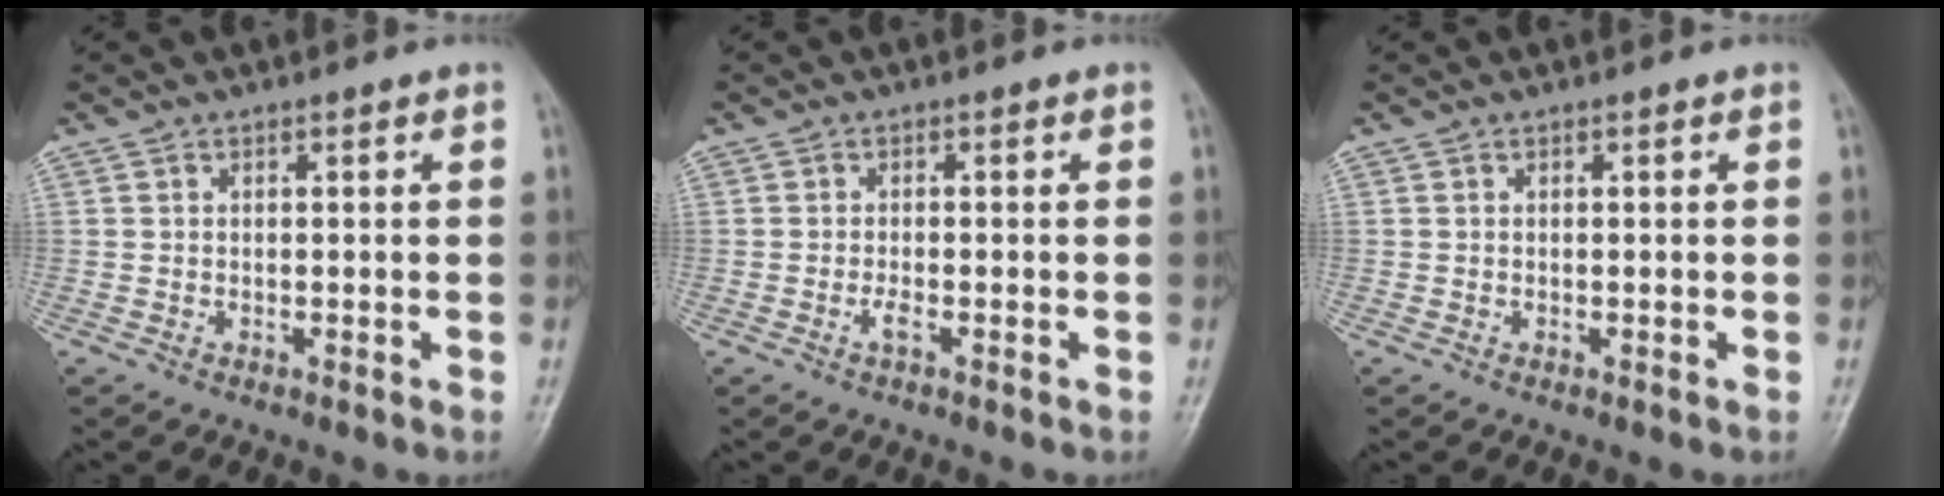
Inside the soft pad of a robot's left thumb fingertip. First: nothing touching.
{"total": 1.5, "force": [-0.7, 0.4, 1.2], "torque": [-0.025, -0.001, -0.015]}
{"total": 0.0}